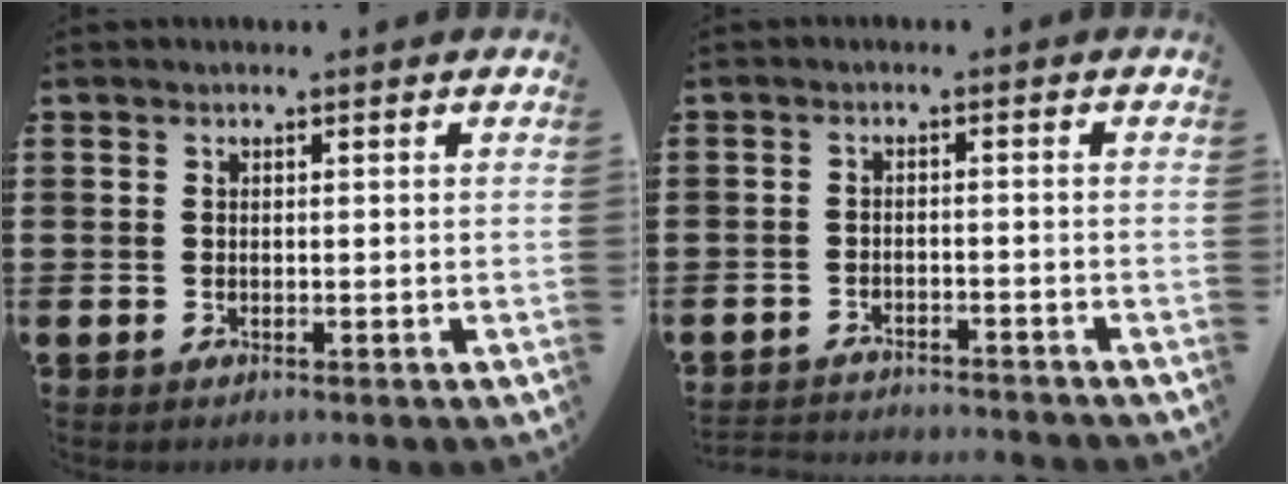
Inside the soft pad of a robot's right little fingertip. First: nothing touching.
{"total": 2.3, "force": [-2.3, -0.1, -0.2], "torque": [-0.001, 0.001, -0.050]}